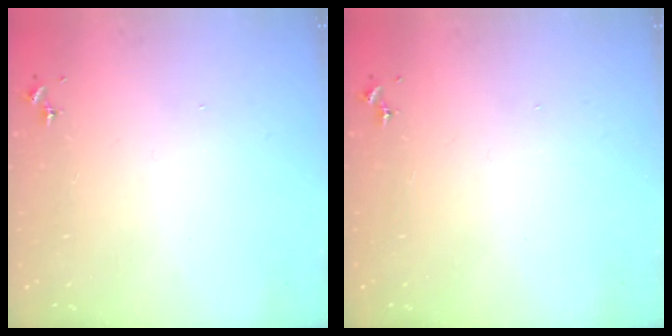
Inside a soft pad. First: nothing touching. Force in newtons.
{"total": 0.0}